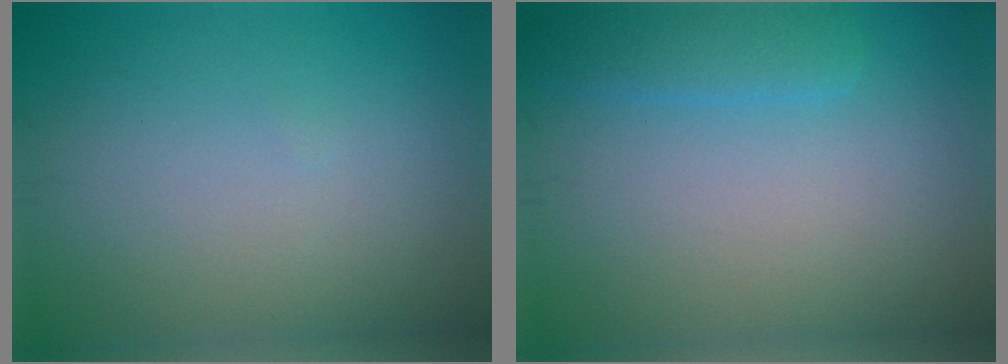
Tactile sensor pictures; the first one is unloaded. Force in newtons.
{"total": 2.2, "press": 2.2, "slide": 0.1}